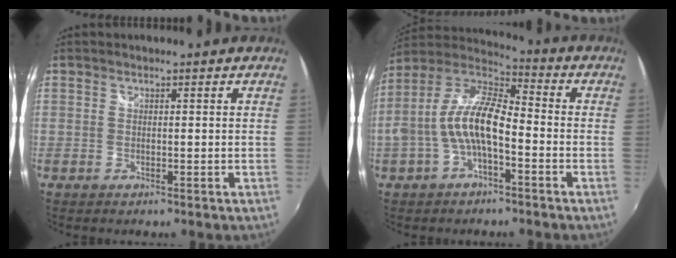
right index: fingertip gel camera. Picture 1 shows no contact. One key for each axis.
{"total": 12.6, "fx": -2.9, "fy": 4.8, "fz": 11.3, "tx": -0.232, "ty": 0.013, "tz": -0.055}